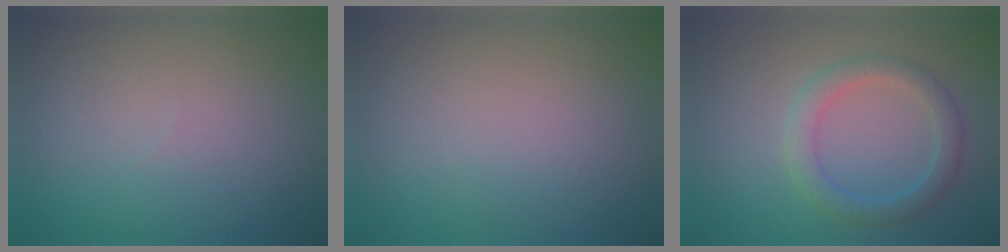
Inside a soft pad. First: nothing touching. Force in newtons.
{"total": 0.0}
{"total": 2.9, "press": 2.9, "slide": 0.1}